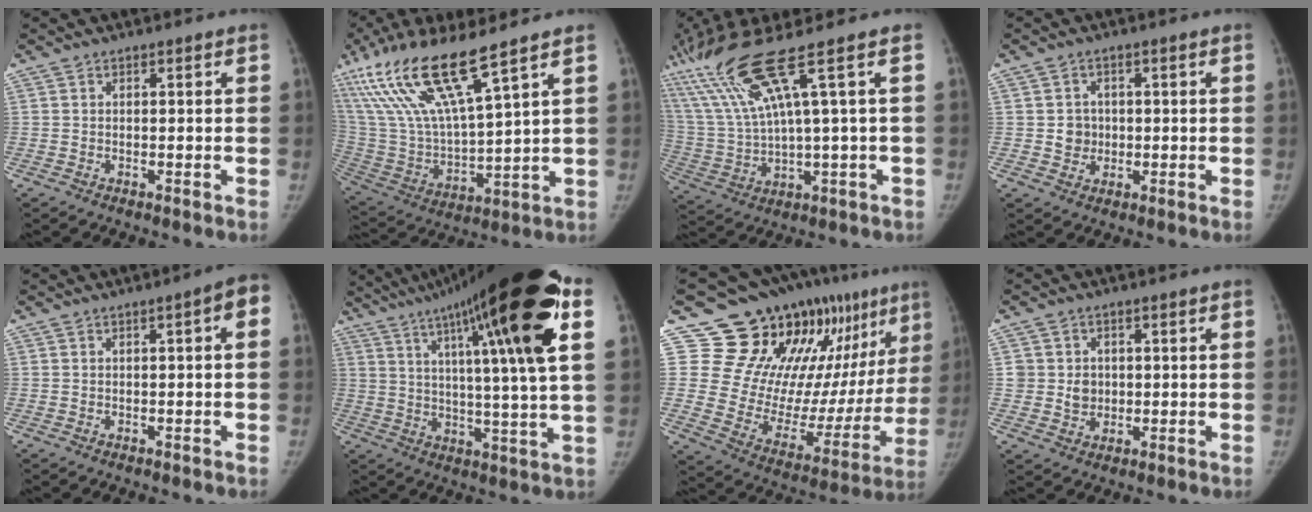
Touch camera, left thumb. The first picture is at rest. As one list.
[{"total": 21.6, "force": [13.0, 4.4, 16.6], "torque": [-0.339, -0.043, 0.258]}, {"total": 17.7, "force": [8.0, 1.0, 15.8], "torque": [-0.339, -0.009, 0.161]}, {"total": 3.6, "force": [0.0, 3.5, 1.0], "torque": [0.006, 0.004, 0.004]}, {"total": 3.8, "force": [0.4, 0.9, 3.7], "torque": [-0.046, 0.017, -0.001]}, {"total": 28.2, "force": [13.2, 3.3, 24.6], "torque": [-0.362, -0.006, 0.199]}, {"total": 25.4, "force": [16.0, 12.8, 15.1], "torque": [-0.158, -0.070, 0.244]}, {"total": 4.1, "force": [0.3, 3.9, 1.5], "torque": [-0.002, 0.001, 0.010]}]